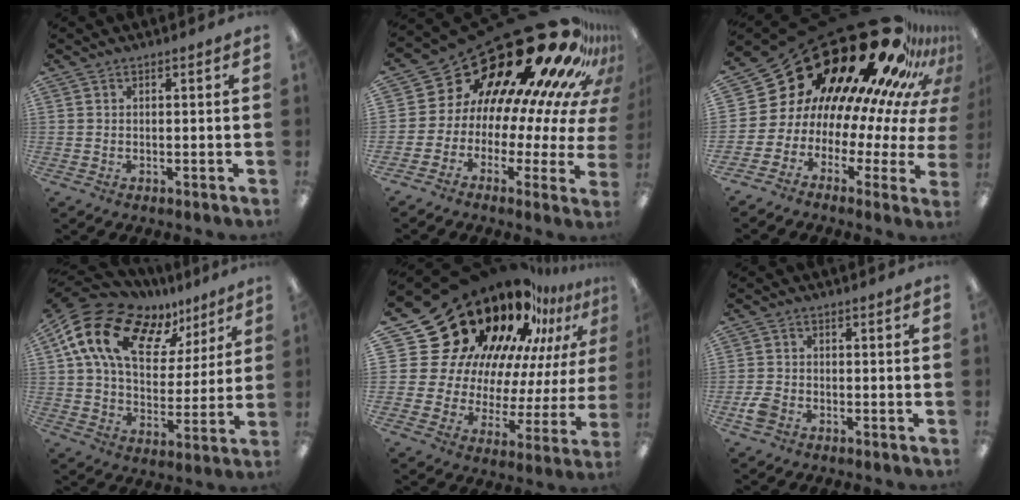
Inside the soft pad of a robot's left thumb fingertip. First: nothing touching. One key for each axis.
{"total": 28.2, "fx": 17.4, "fy": 13.0, "fz": 18.0, "tx": -0.249, "ty": -0.179, "tz": 0.333}
{"total": 32.1, "fx": 20.1, "fy": 16.2, "fz": 19.1, "tx": -0.249, "ty": -0.209, "tz": 0.411}
{"total": 18.3, "fx": 10.1, "fy": 10.7, "fz": 10.9, "tx": -0.215, "ty": -0.040, "tz": 0.183}
{"total": 27.8, "fx": 19.7, "fy": 16.0, "fz": 11.4, "tx": -0.181, "ty": -0.178, "tz": 0.388}
{"total": 3.4, "fx": -1.7, "fy": 2.3, "fz": 1.8, "tx": -0.040, "ty": 0.004, "tz": -0.033}